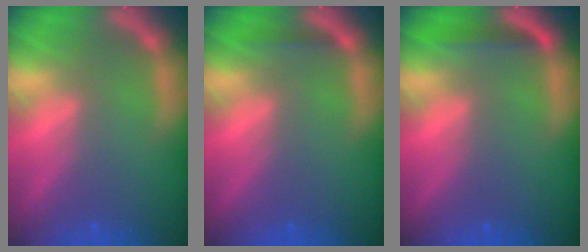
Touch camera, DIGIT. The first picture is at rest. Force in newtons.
{"total": 0.9}
{"total": 1.9}